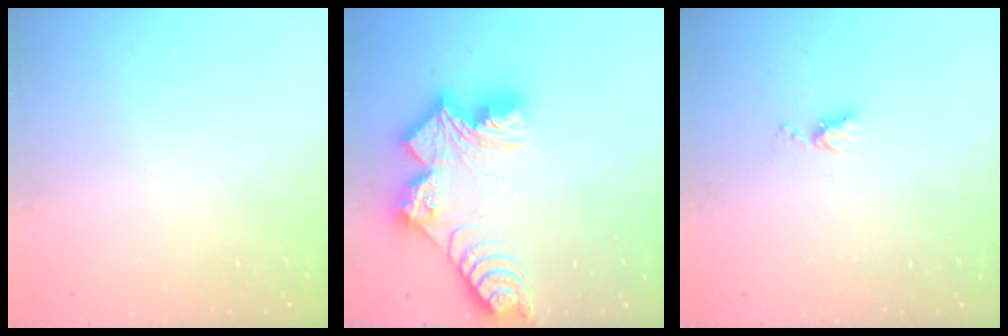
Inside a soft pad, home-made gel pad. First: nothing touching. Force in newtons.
{"total": 13.7, "press": 13.6, "slide": 1.2}
{"total": 5.1, "press": 5.1, "slide": 0.5}